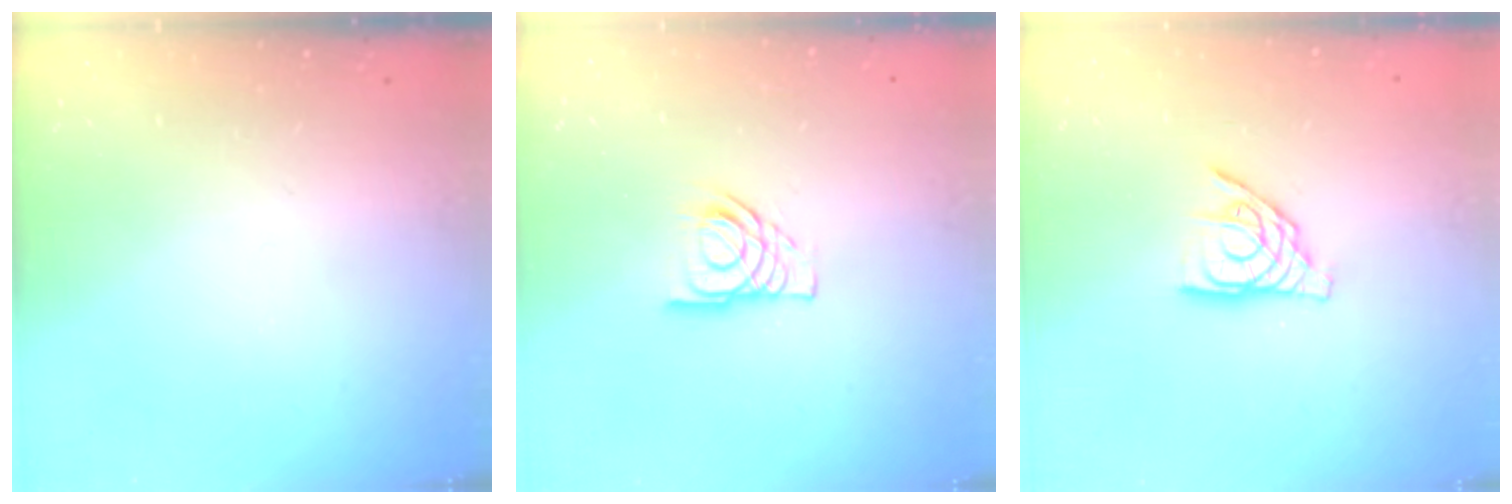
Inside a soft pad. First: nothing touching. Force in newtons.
{"total": 7.9, "press": 7.9, "slide": 0.8}
{"total": 11.4, "press": 11.4, "slide": 1.1}